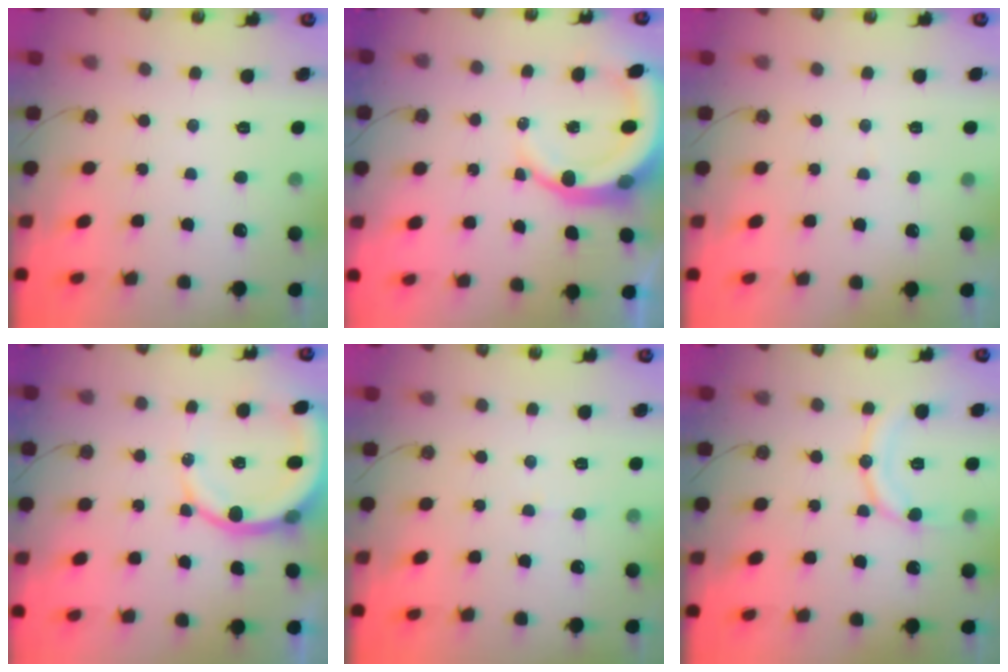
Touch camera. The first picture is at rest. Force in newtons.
{"total": 9.4, "press": 9.3, "slide": 1.2}
{"total": 3.4, "press": 3.3, "slide": 0.4}
{"total": 11.7, "press": 11.5, "slide": 2.2}
{"total": 4.5, "press": 4.5, "slide": 0.5}
{"total": 11.7, "press": 11.7, "slide": 1.0}